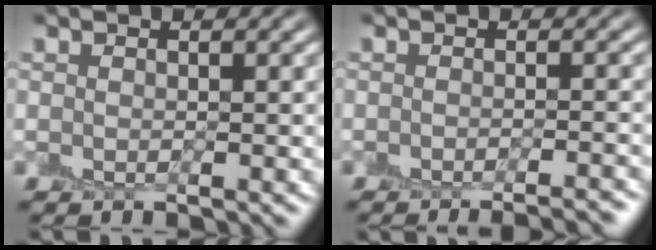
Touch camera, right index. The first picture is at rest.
{"total": 3.5, "force": [-3.1, 0.5, 1.6], "torque": [-0.011, -0.006, -0.034]}